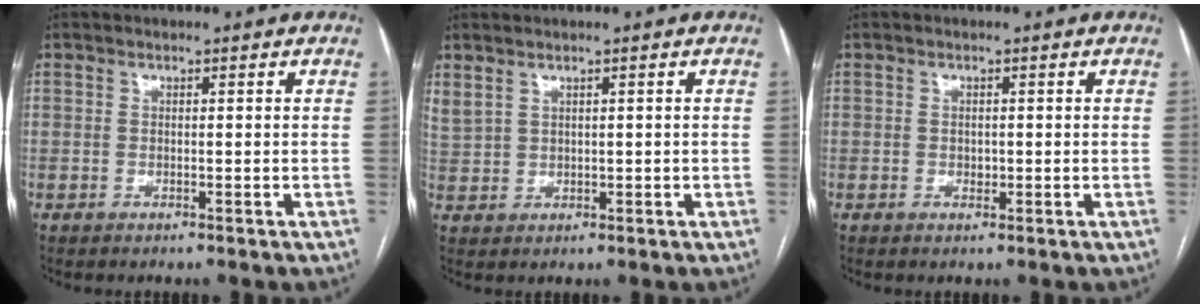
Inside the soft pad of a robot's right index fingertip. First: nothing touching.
{"total": 2.9, "force": [1.9, 1.7, 1.5], "torque": [-0.045, 0.013, 0.054]}
{"total": 0.9, "force": [-0.1, 0.7, 0.6], "torque": [-0.009, 0.001, -0.001]}